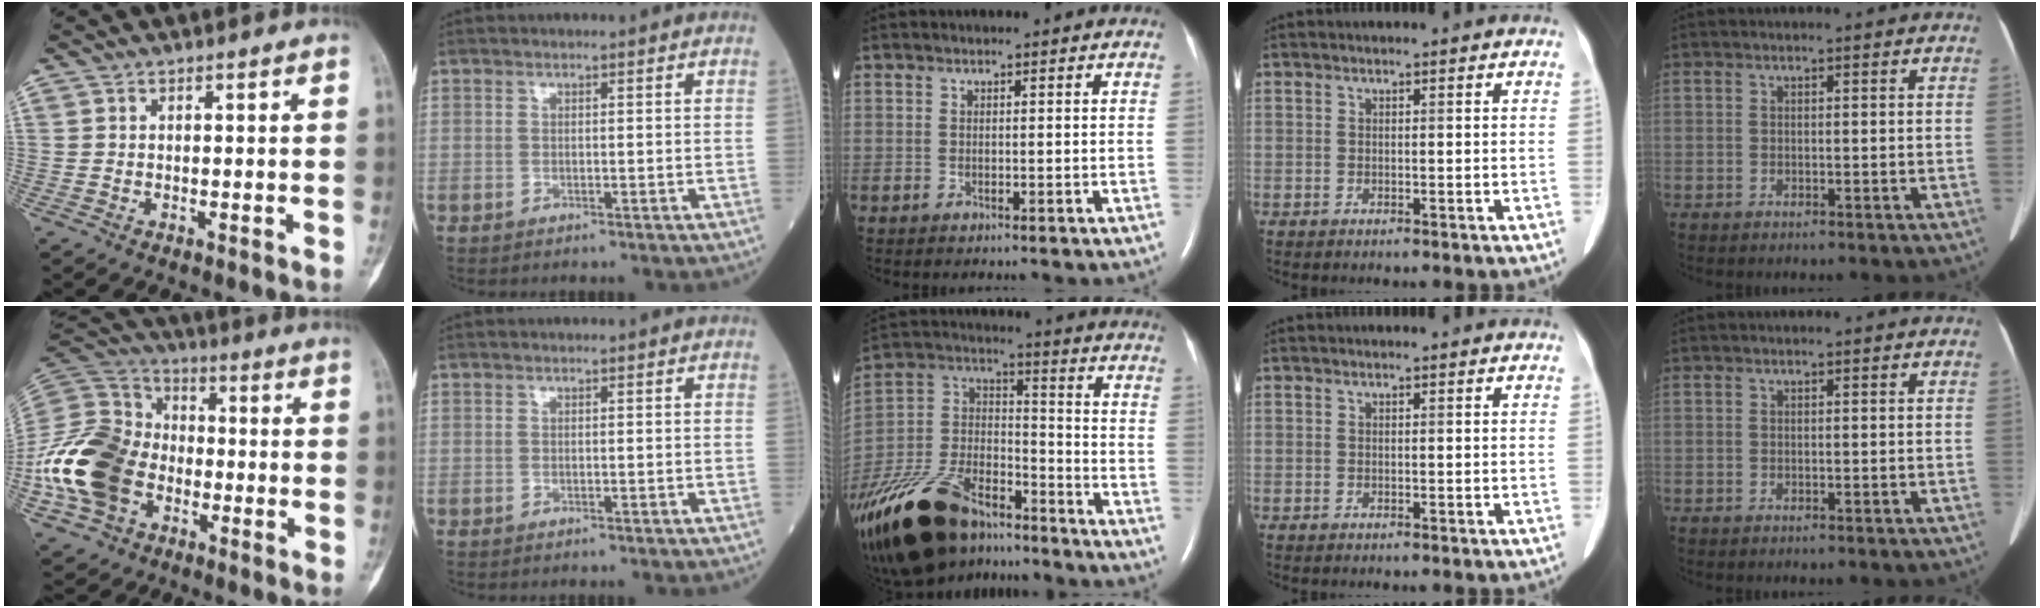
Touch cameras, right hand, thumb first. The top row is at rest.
{"thumb": {"total": 21.3, "force": [-5.8, 15.8, 13.1], "torque": [-0.270, 0.044, -0.108]}, "middle": {"total": 26.4, "force": [-19.5, 10.5, 14.3], "torque": [-0.357, -0.029, -0.349]}}